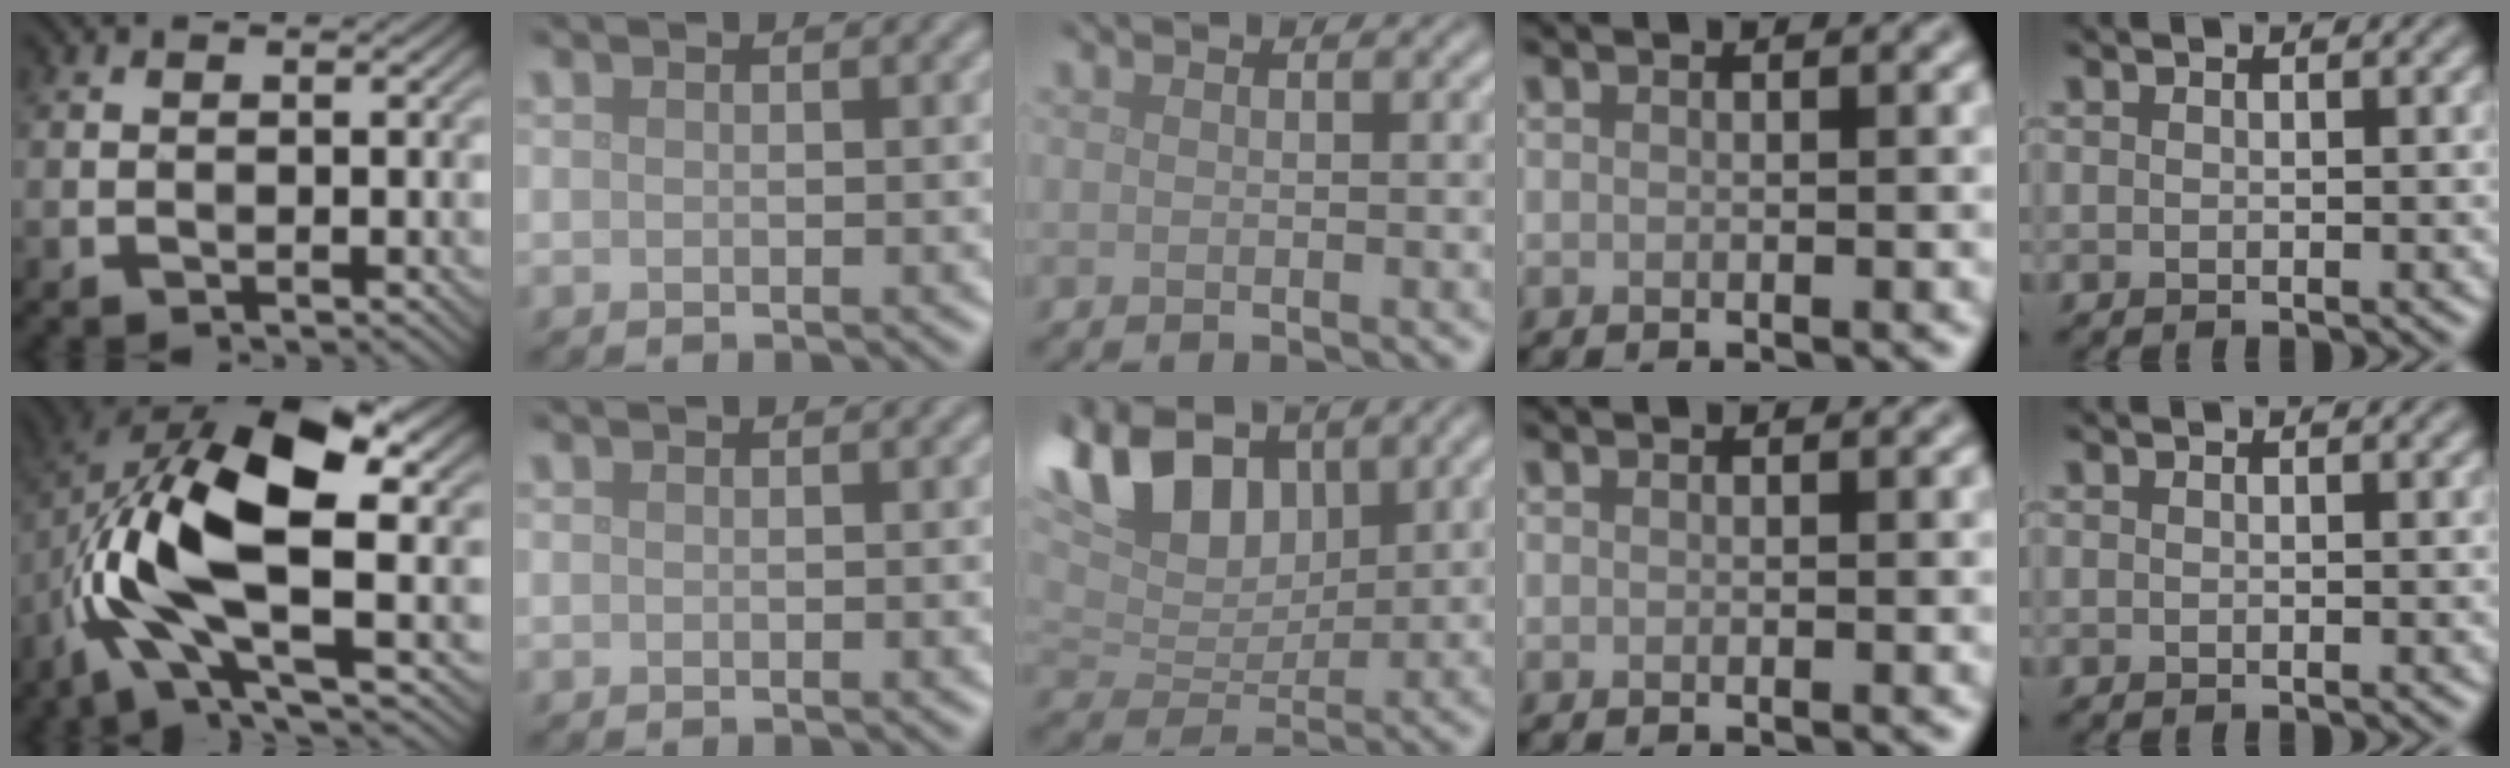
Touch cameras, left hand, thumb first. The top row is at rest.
{"thumb": {"total": 14.7, "force": [-1.1, 6.4, 13.1], "torque": [-0.265, 0.005, -0.028]}, "middle": {"total": 10.5, "force": [5.3, 6.1, 6.8], "torque": [-0.148, 0.017, 0.081]}}